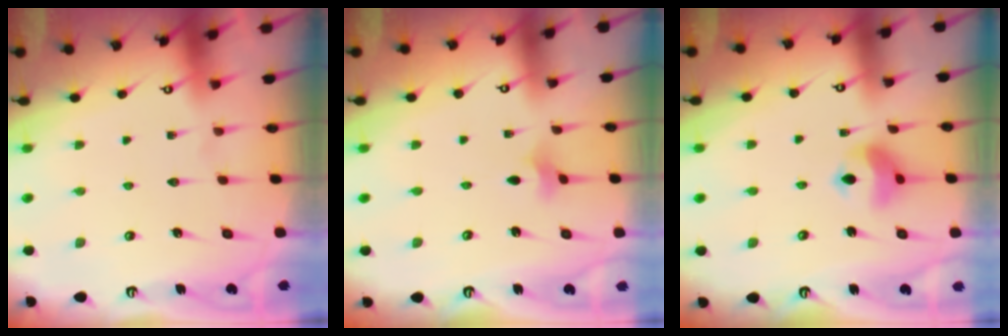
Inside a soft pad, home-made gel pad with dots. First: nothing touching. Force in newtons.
{"total": 1.8, "press": 1.7, "slide": 0.5}
{"total": 9.6, "press": 9.5, "slide": 1.3}